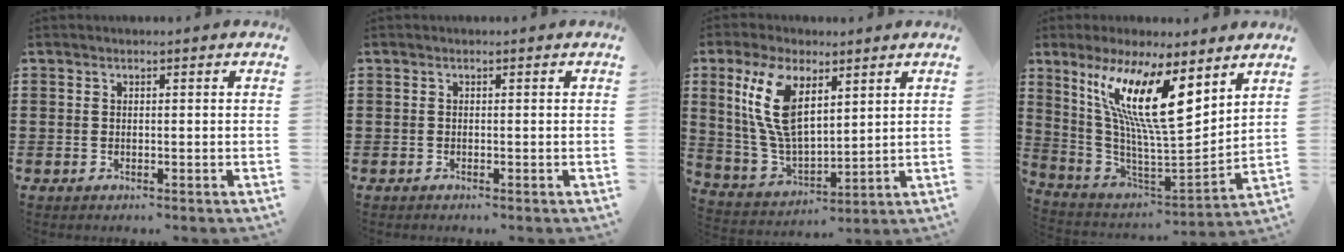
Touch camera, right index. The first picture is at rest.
{"total": 0.0}
{"total": 11.9, "force": [5.1, 5.4, 9.3], "torque": [-0.215, -0.005, 0.092]}
{"total": 15.7, "force": [7.6, 3.3, 13.3], "torque": [-0.287, -0.032, 0.127]}